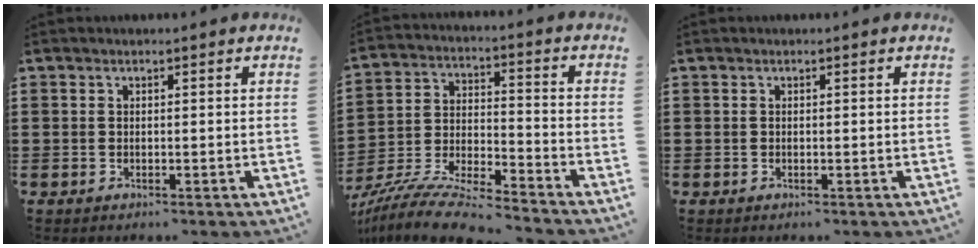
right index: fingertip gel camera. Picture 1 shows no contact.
{"total": 10.1, "force": [-9.5, 0.2, 3.4], "torque": [-0.076, 0.004, -0.191]}
{"total": 0.0}